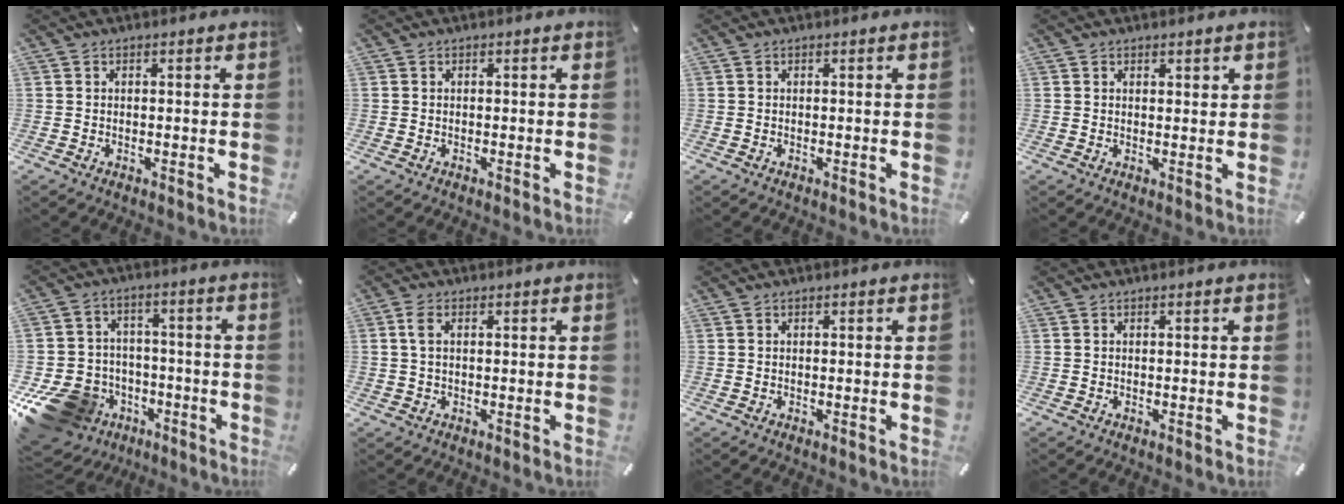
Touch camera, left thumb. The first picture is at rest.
{"total": 0.0}
{"total": 0.0}
{"total": 1.1, "force": [0.9, 0.6, 0.2], "torque": [0.005, -0.003, 0.015]}
{"total": 15.8, "force": [-7.8, 12.1, 6.4], "torque": [-0.115, 0.051, -0.125]}
{"total": 3.3, "force": [0.8, 1.7, 2.6], "torque": [-0.064, 0.005, 0.010]}
{"total": 0.0}
{"total": 0.0}